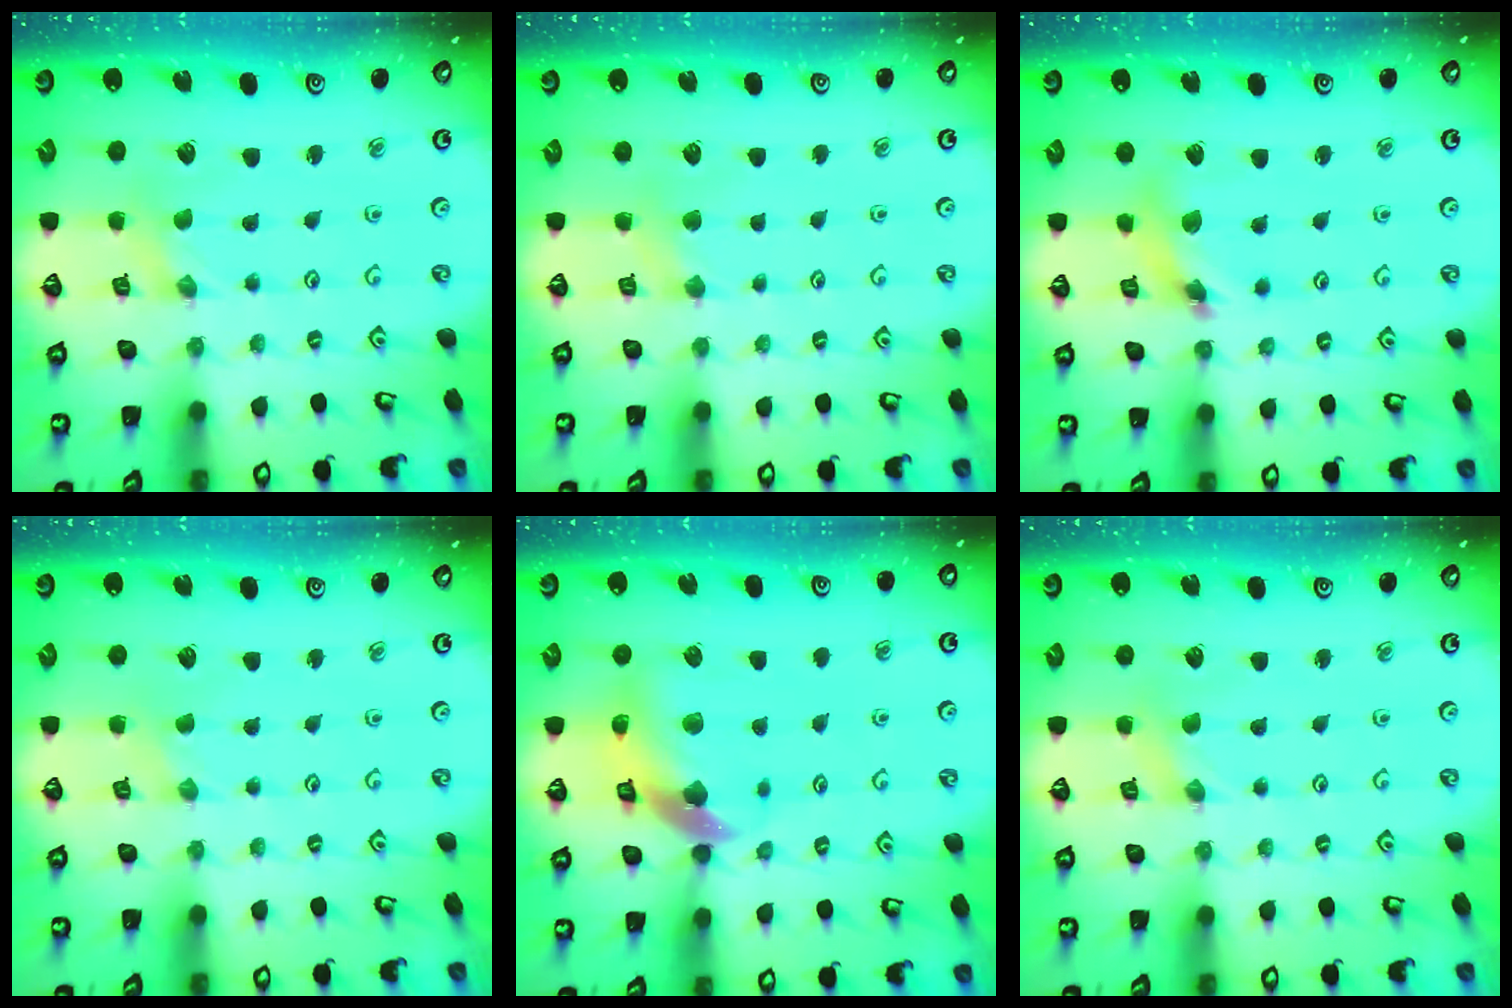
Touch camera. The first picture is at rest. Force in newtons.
{"total": 3.9, "press": 3.8, "slide": 0.5}
{"total": 8.3, "press": 8.3, "slide": 0.9}
{"total": 0.0}
{"total": 12.4, "press": 12.3, "slide": 1.6}
{"total": 0.0}